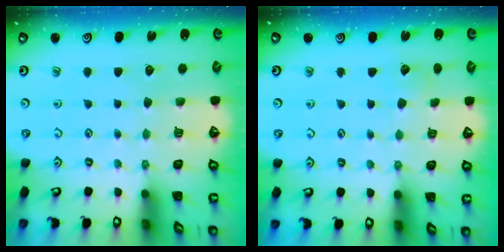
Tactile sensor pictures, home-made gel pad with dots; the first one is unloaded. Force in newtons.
{"total": 2.9, "press": 2.9, "slide": 0.2}